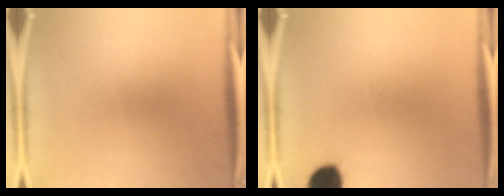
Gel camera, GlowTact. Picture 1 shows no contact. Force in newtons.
{"total": 7.0}